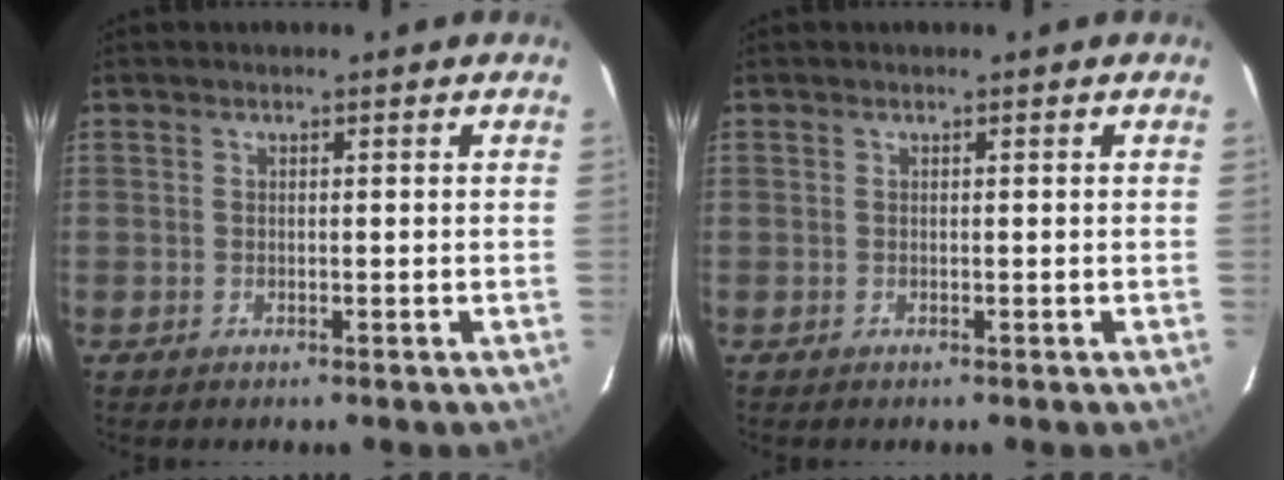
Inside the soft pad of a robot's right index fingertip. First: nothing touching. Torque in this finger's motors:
{"motor_torque": [-0.03, -0.01, 0.00, 0.00]}